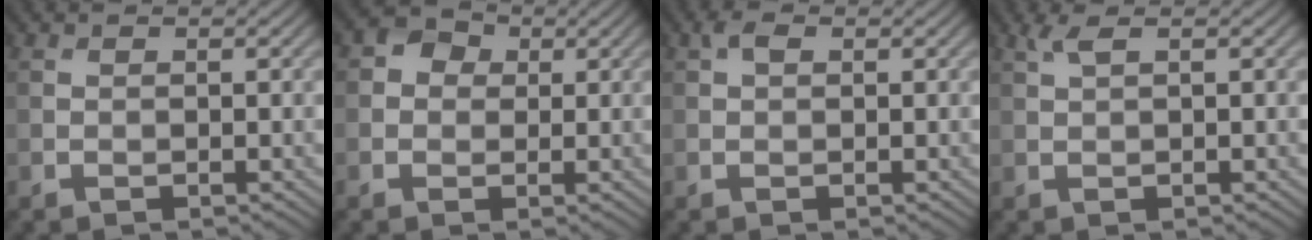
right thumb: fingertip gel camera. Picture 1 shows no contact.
{"total": 3.0, "force": [0.5, 2.6, 1.4], "torque": [-0.023, 0.004, 0.000]}
{"total": 1.4, "force": [0.6, 0.8, 1.0], "torque": [-0.020, 0.006, 0.009]}
{"total": 1.6, "force": [0.8, 0.2, 1.3], "torque": [-0.035, 0.007, 0.017]}